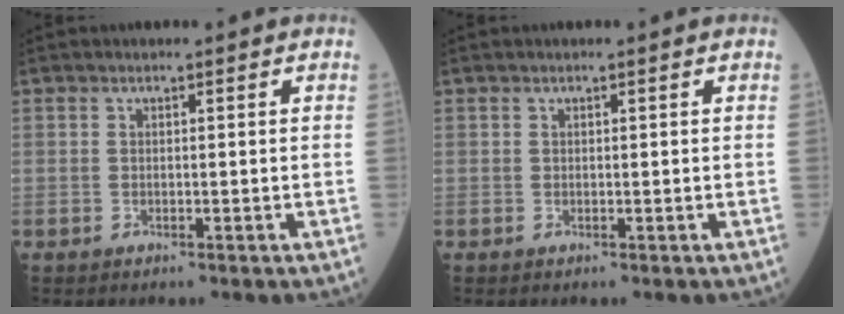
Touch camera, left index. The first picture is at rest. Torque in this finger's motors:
{"motor_torque": [0.09, -0.16, 0.05, 0.01]}